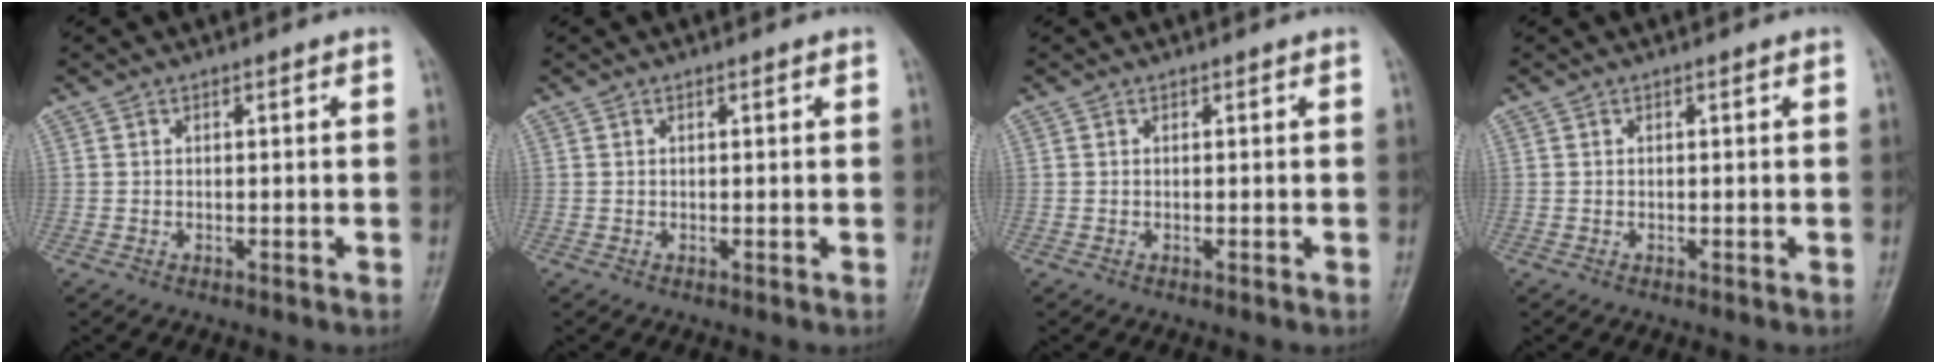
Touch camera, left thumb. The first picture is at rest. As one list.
[{"total": 0.6, "force": [0.2, 0.1, 0.5], "torque": [-0.010, 0.002, 0.003]}, {"total": 0.0}, {"total": 0.0}]